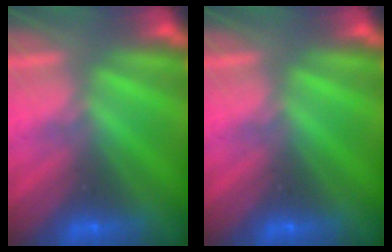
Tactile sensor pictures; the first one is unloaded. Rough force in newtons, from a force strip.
{"total": 0.0}